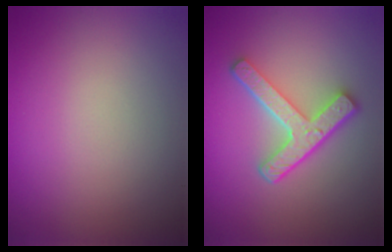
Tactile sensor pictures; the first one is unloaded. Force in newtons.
{"total": 4.7, "press": 3.6, "slide": 3.0}